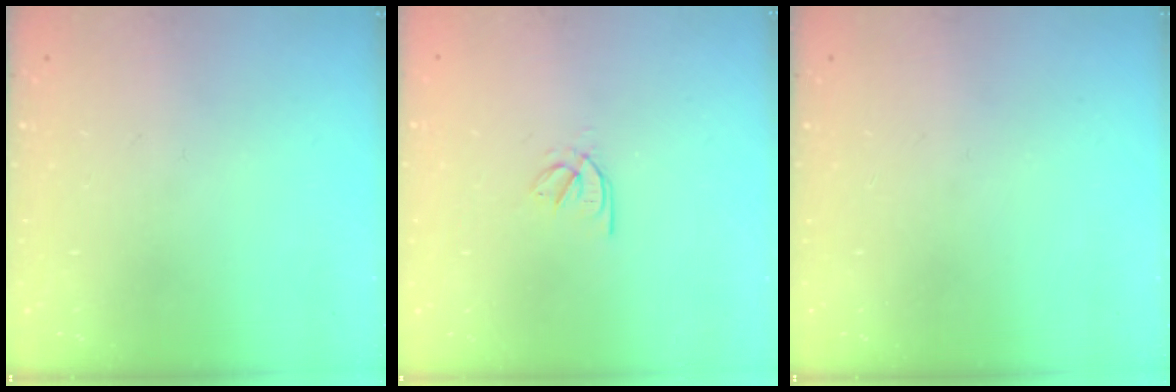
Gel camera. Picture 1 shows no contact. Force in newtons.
{"total": 2.5, "press": 2.4, "slide": 0.5}
{"total": 0.0}